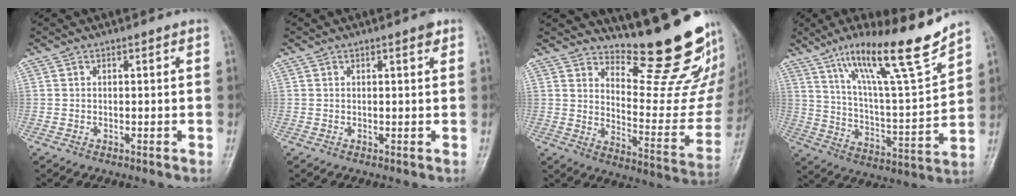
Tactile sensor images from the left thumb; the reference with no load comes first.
{"total": 1.1, "force": [0.7, 0.4, 0.8], "torque": [-0.001, -0.001, 0.007]}
{"total": 19.1, "force": [16.4, 3.8, 9.1], "torque": [-0.079, -0.167, 0.227]}
{"total": 18.7, "force": [13.1, 2.2, 13.2], "torque": [-0.192, -0.071, 0.226]}